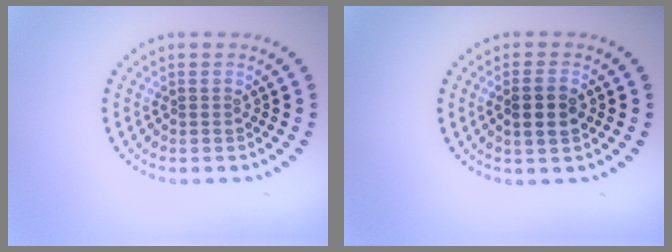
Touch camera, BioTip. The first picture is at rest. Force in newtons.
{"total": 2.5, "press": 2.5, "slide": 0.6}